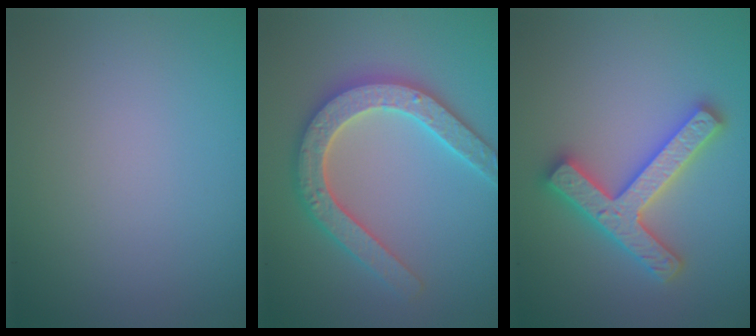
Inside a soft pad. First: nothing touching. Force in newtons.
{"total": 5.3, "press": 5.2, "slide": 0.9}
{"total": 4.7, "press": 4.6, "slide": 0.9}